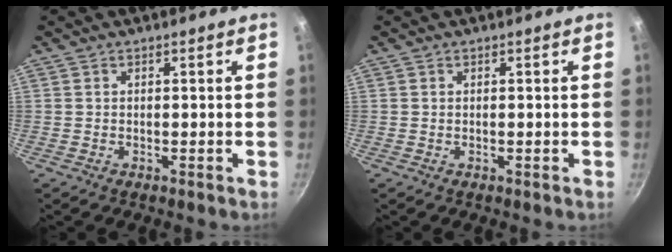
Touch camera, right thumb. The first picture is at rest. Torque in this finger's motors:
{"motor_torque": [0.25, 0.17, -0.13, 0.01, 0.06]}